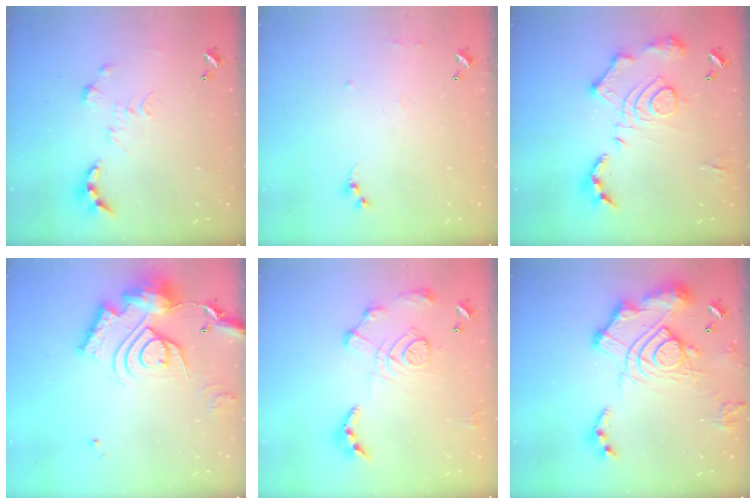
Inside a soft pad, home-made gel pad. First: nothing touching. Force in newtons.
{"total": 6.4, "press": 6.4, "slide": 0.8}
{"total": 16.6, "press": 16.6, "slide": 1.7}
{"total": 21.9, "press": 21.7, "slide": 2.3}
{"total": 13.9, "press": 13.8, "slide": 1.5}
{"total": 20.2, "press": 20.0, "slide": 2.4}